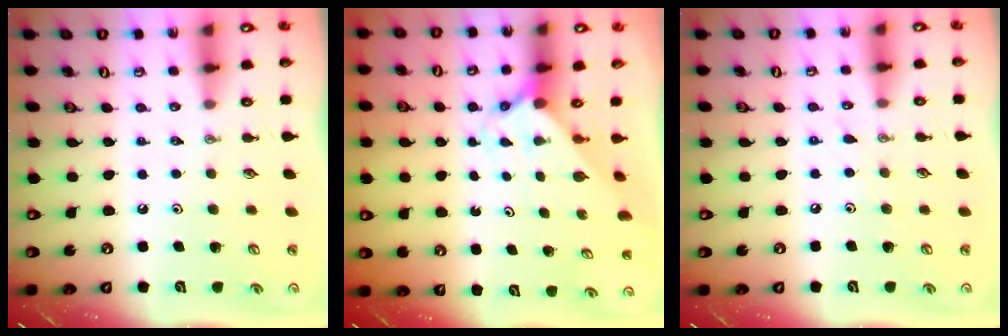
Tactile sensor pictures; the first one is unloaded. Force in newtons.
{"total": 1.6, "press": 1.6, "slide": 0.1}
{"total": 5.1, "press": 5.1, "slide": 0.5}